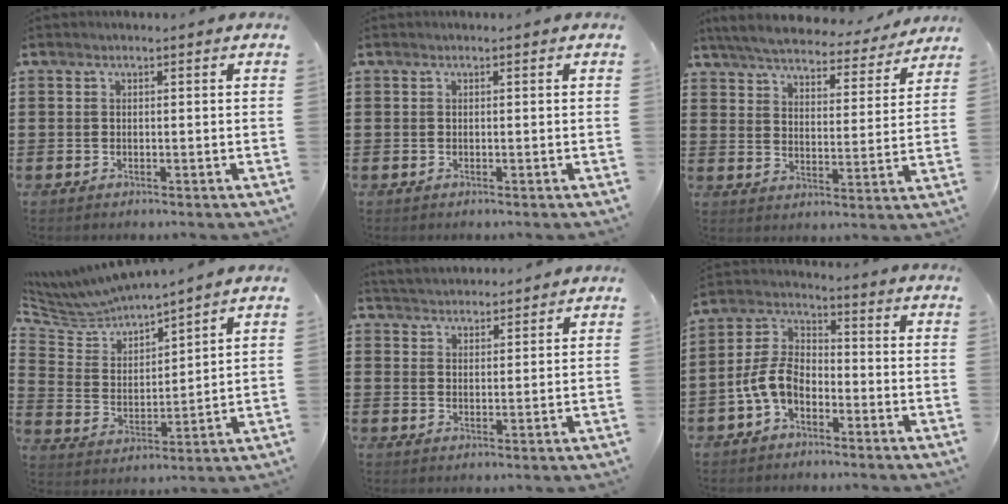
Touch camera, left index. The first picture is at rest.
{"total": 0.0}
{"total": 5.7, "force": [5.6, 0.4, 1.3], "torque": [-0.054, -0.035, 0.095]}
{"total": 5.3, "force": [5.3, 0.7, 0.3], "torque": [-0.042, -0.042, 0.087]}
{"total": 3.3, "force": [3.2, 0.2, -0.3], "torque": [-0.005, -0.010, 0.061]}
{"total": 6.6, "force": [-3.6, 3.8, 4.1], "torque": [-0.116, 0.000, -0.081]}